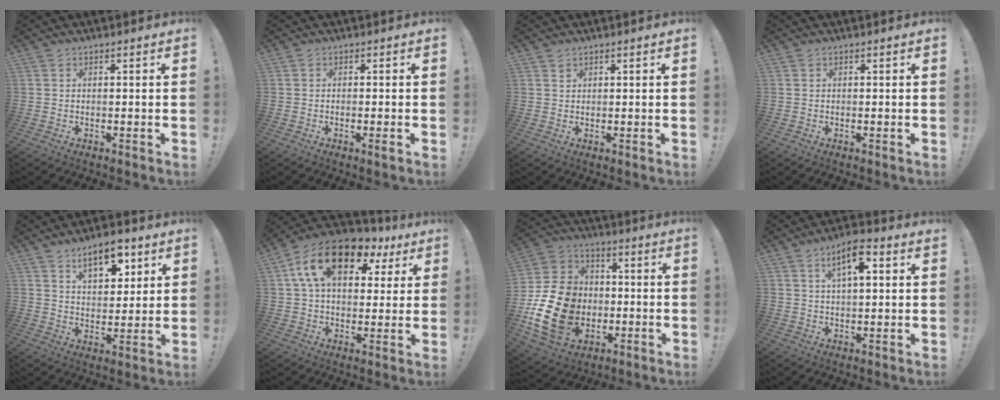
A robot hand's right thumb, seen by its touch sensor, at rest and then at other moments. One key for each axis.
{"total": 1.9, "fx": -0.9, "fy": -0.2, "fz": 1.7, "tx": -0.036, "ty": 0.000, "tz": -0.014}
{"total": 1.2, "fx": 0.9, "fy": 0.7, "fz": 0.2, "tx": -0.004, "ty": 0.000, "tz": 0.019}
{"total": 0.0}
{"total": 10.8, "fx": 6.4, "fy": 5.6, "fz": 6.6, "tx": -0.091, "ty": -0.024, "tz": 0.115}
{"total": 17.5, "fx": 7.8, "fy": 10.1, "fz": 12.0, "tx": -0.204, "ty": -0.020, "tz": 0.139}
{"total": 19.8, "fx": -4.0, "fy": 15.6, "fz": 11.6, "tx": -0.213, "ty": 0.028, "tz": -0.057}
{"total": 8.3, "fx": 3.4, "fy": 3.0, "fz": 7.0, "tx": -0.108, "ty": -0.004, "tz": 0.055}